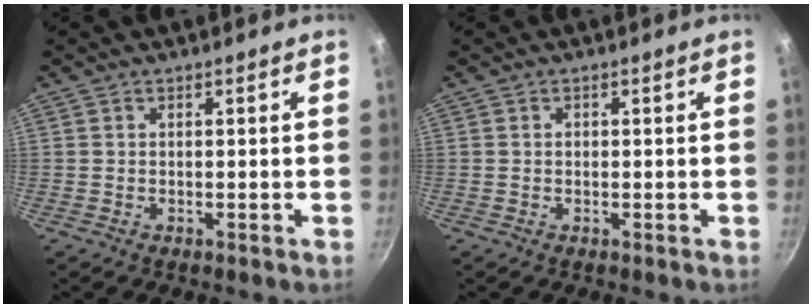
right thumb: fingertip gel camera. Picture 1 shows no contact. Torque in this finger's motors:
{"motor_torque": [0.27, 0.07, 0.29, -0.12, -0.02]}